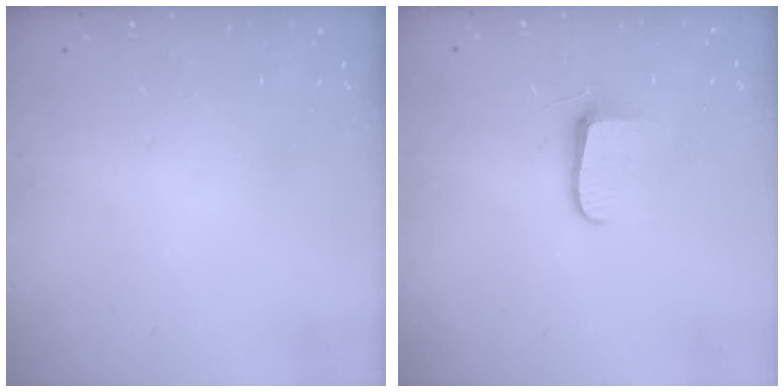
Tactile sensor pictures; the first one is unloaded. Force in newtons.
{"total": 5.9, "press": 5.8, "slide": 0.8}